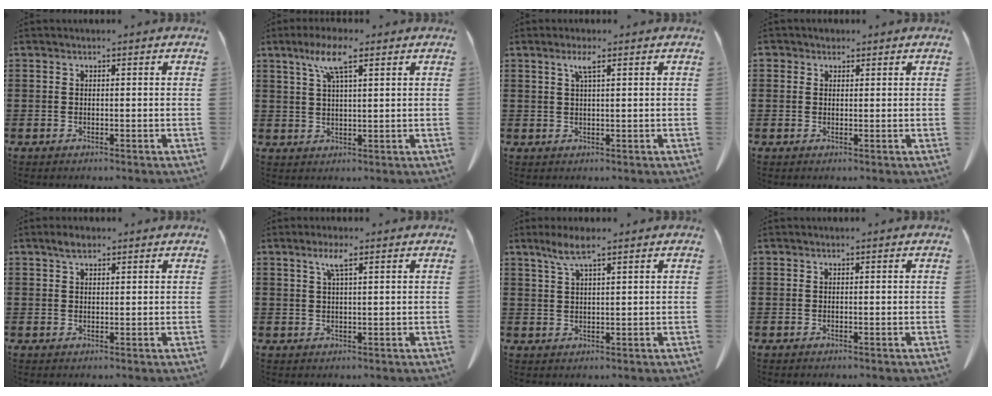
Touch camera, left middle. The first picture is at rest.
{"total": 6.5, "force": [3.7, 1.3, 5.2], "torque": [-0.112, 0.010, 0.063]}
{"total": 2.4, "force": [1.2, 0.2, 2.0], "torque": [-0.044, 0.001, 0.020]}
{"total": 1.4, "force": [1.0, 1.0, 0.3], "torque": [-0.010, 0.006, 0.019]}
{"total": 2.1, "force": [1.4, 0.8, 1.4], "torque": [-0.030, 0.003, 0.026]}
{"total": 3.1, "force": [1.7, 0.4, 2.6], "torque": [-0.055, 0.004, 0.028]}
{"total": 3.9, "force": [2.5, 0.4, 3.0], "torque": [-0.065, 0.002, 0.045]}
{"total": 0.0}